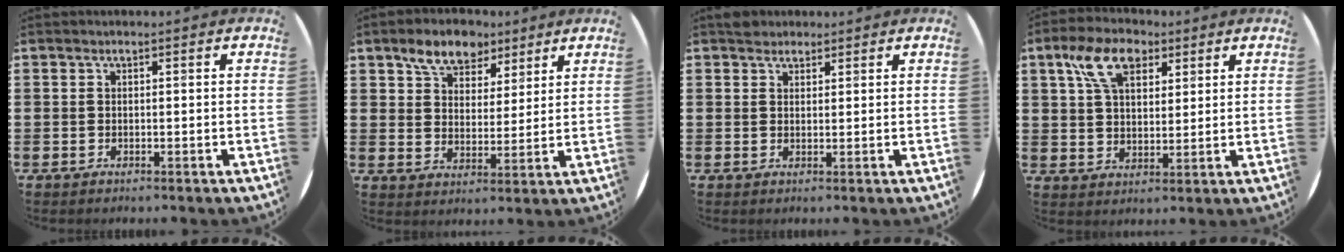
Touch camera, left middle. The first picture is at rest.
{"total": 6.7, "force": [5.2, 3.6, 2.0], "torque": [-0.053, -0.002, 0.095]}
{"total": 2.0, "force": [1.8, 0.8, 0.0], "torque": [0.005, 0.003, 0.034]}
{"total": 8.2, "force": [4.6, 4.9, 4.7], "torque": [-0.095, 0.011, 0.083]}